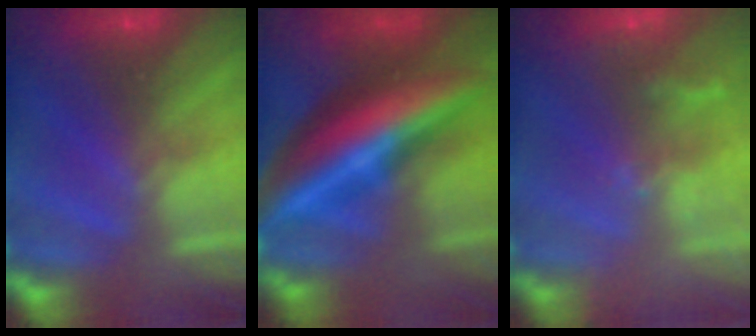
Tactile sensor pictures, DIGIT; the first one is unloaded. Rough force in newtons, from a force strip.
{"total": 8.7}
{"total": 9.2}